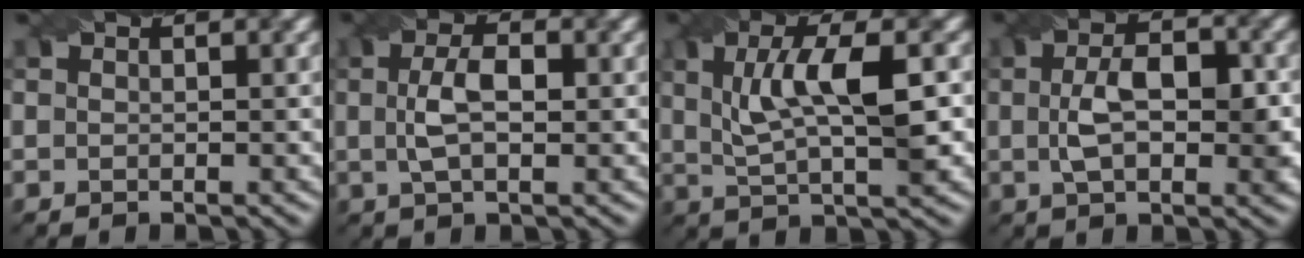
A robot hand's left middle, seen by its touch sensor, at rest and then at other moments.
{"total": 3.6, "force": [0.2, 1.5, 3.3], "torque": [-0.074, 0.005, 0.001]}
{"total": 7.1, "force": [1.3, 2.3, 6.6], "torque": [-0.120, 0.006, 0.024]}
{"total": 5.8, "force": [0.0, 2.8, 5.1], "torque": [-0.089, 0.002, -0.002]}